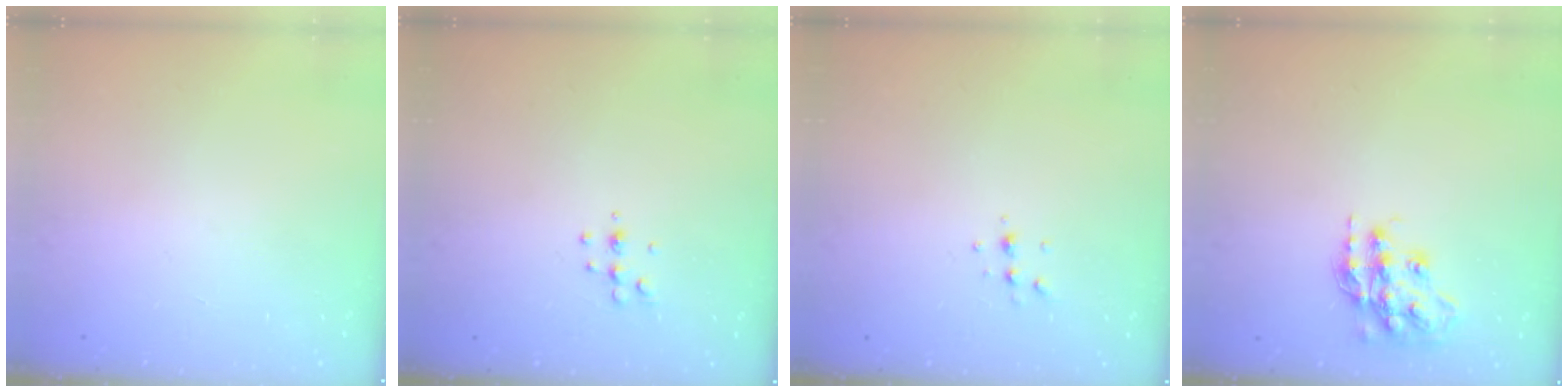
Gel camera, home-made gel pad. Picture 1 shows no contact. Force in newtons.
{"total": 4.5, "press": 4.3, "slide": 1.2}
{"total": 3.9, "press": 3.8, "slide": 1.2}
{"total": 16.0, "press": 16.0, "slide": 1.2}